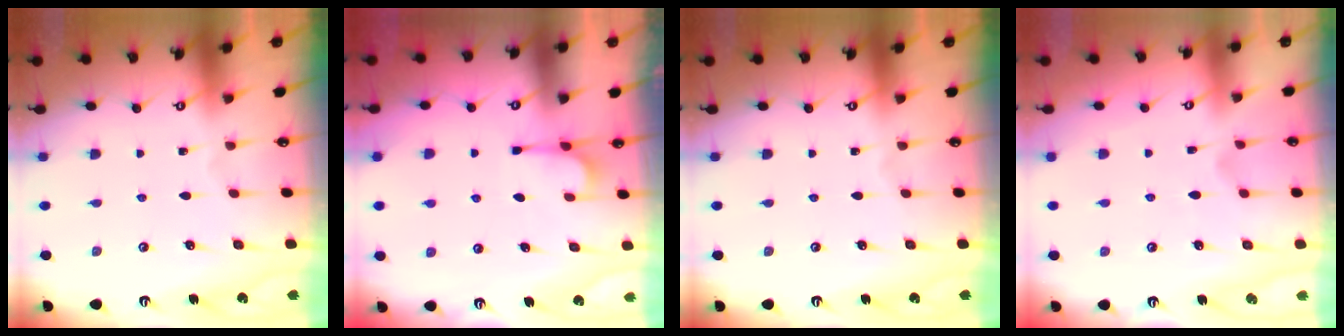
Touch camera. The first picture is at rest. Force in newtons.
{"total": 1.1, "press": 0.2, "slide": 1.1}
{"total": 0.0}
{"total": 1.2, "press": 0.4, "slide": 1.1}